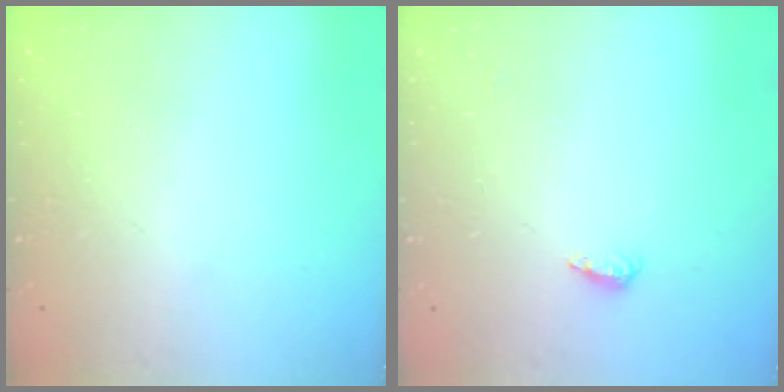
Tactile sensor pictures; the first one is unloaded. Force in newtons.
{"total": 3.9, "press": 3.8, "slide": 0.6}